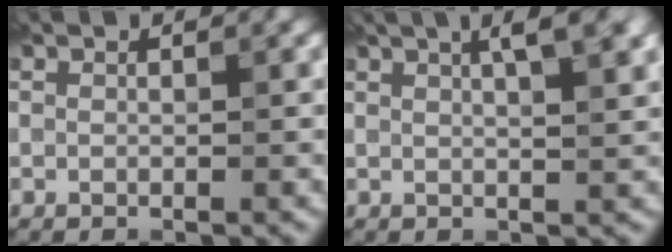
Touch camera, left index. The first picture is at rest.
{"total": 6.7, "force": [3.1, 2.5, 5.4], "torque": [-0.043, 0.036, 0.017]}